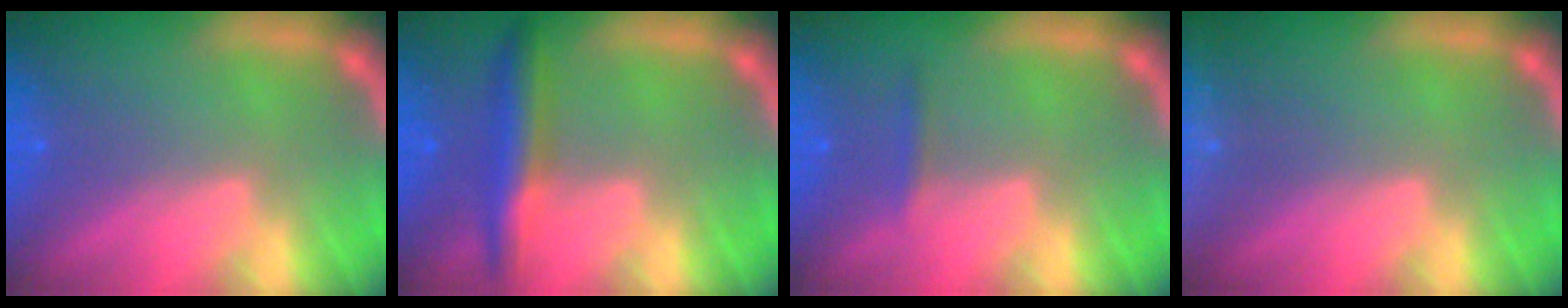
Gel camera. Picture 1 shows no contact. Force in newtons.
{"total": 4.0}
{"total": 0.9}
{"total": 10.1}